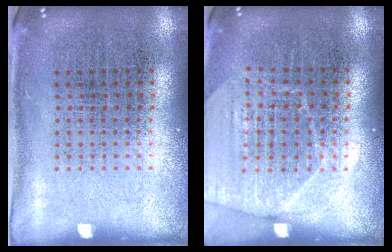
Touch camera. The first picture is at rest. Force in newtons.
{"total": 1.6, "press": 1.5, "slide": 0.3}